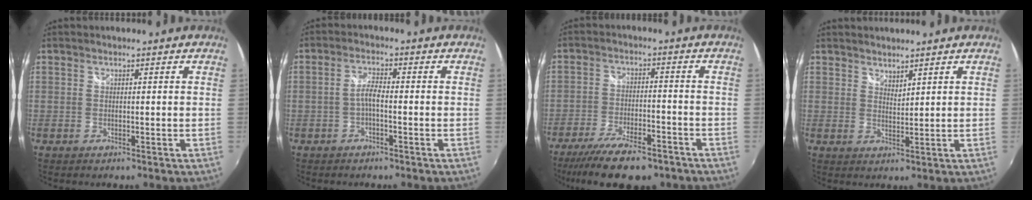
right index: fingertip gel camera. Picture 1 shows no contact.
{"total": 2.8, "force": [-1.1, 0.6, 2.5], "torque": [-0.054, 0.007, -0.023]}
{"total": 15.2, "force": [-11.7, 4.5, 8.6], "torque": [-0.183, -0.036, -0.186]}
{"total": 2.3, "force": [2.1, 0.5, 0.6], "torque": [-0.007, 0.001, 0.037]}